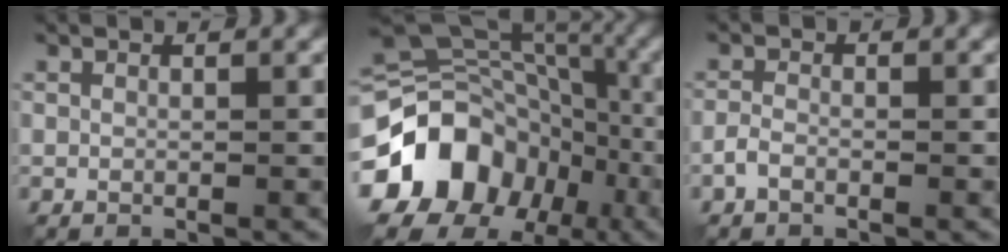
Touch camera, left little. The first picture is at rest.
{"total": 18.1, "force": [-7.3, 14.8, 7.6], "torque": [-0.158, -0.016, -0.145]}
{"total": 1.2, "force": [-0.8, 0.6, 0.7], "torque": [-0.015, 0.003, -0.021]}